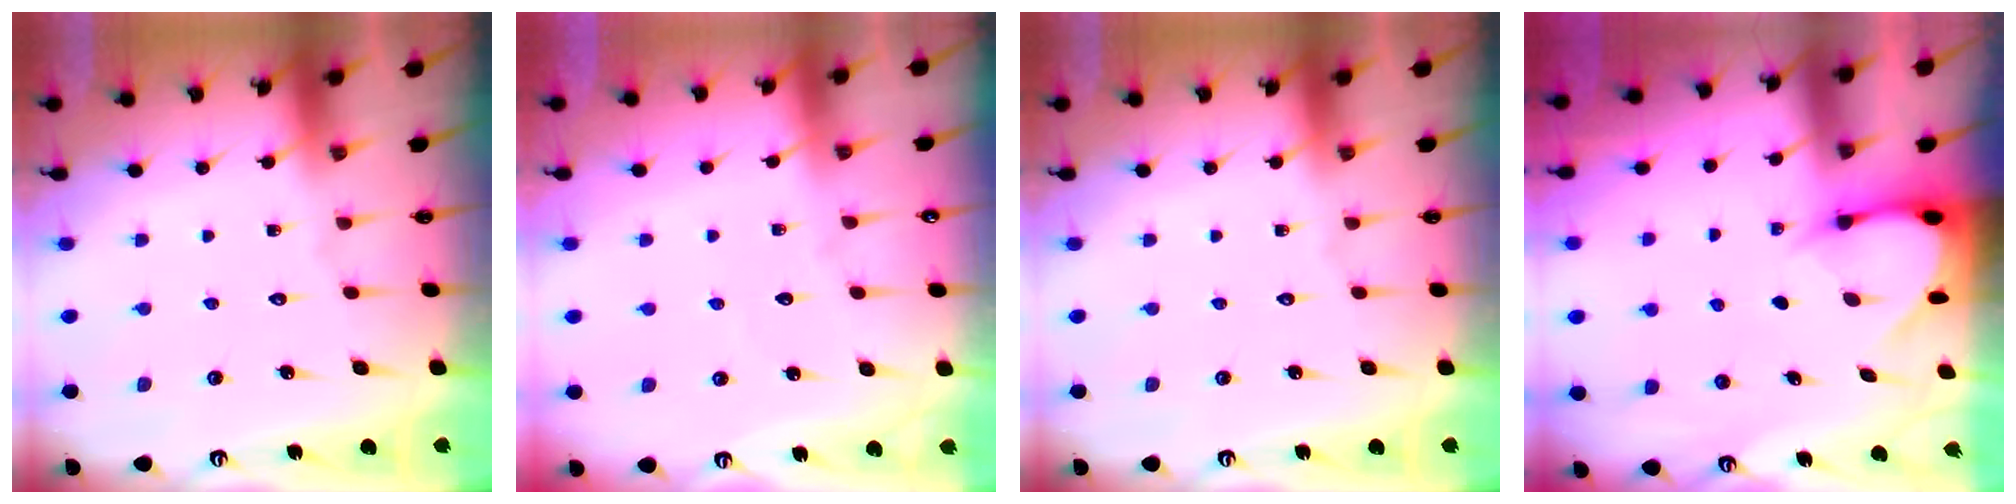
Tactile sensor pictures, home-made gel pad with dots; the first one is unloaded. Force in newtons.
{"total": 2.4, "press": 2.4, "slide": 0.2}
{"total": 0.0}
{"total": 3.7, "press": 3.7, "slide": 0.2}